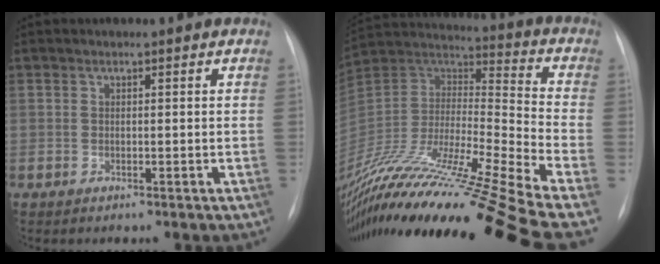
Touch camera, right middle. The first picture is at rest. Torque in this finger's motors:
{"motor_torque": [-0.05, -0.96, 0.31, 0.21]}